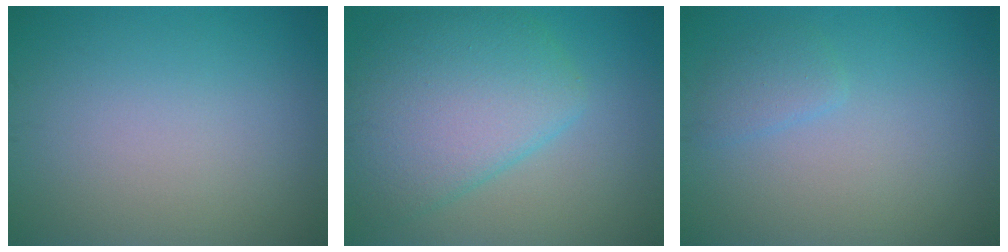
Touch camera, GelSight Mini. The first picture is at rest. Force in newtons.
{"total": 7.4, "press": 7.4, "slide": 0.4}
{"total": 1.4, "press": 1.4, "slide": 0.2}